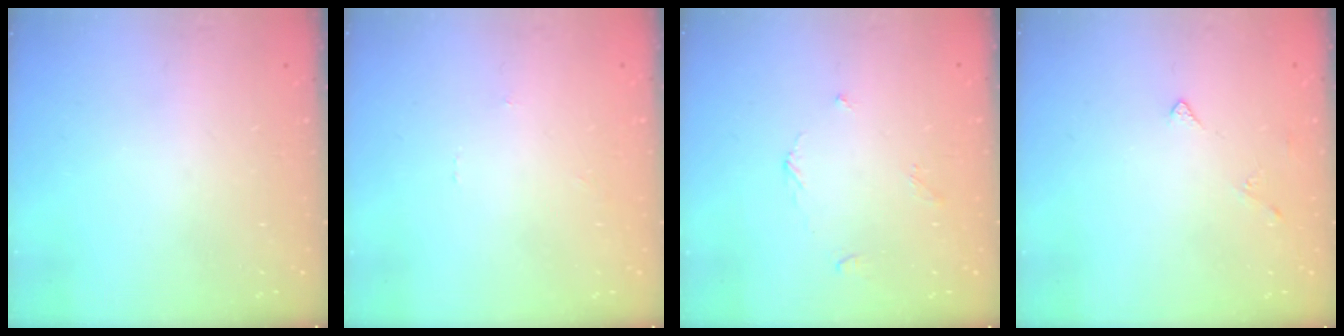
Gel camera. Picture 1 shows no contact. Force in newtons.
{"total": 0.0}
{"total": 3.7, "press": 3.6, "slide": 0.4}
{"total": 3.0, "press": 2.9, "slide": 0.5}